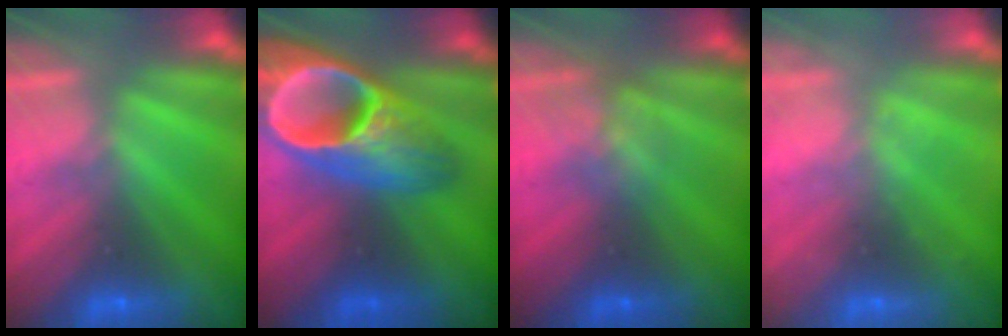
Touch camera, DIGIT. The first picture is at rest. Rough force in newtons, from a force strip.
{"total": 9.6}
{"total": 2.5}
{"total": 2.4}